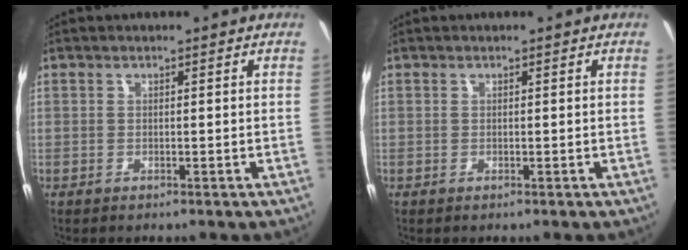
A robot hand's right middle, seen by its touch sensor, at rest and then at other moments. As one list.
[{"total": 0.0}]